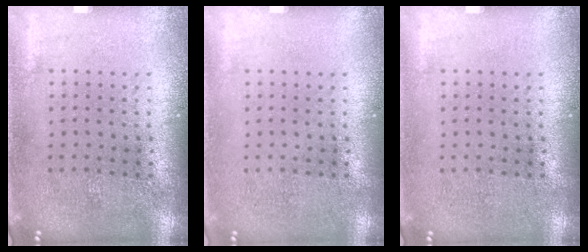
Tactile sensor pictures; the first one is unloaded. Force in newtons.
{"total": 0.0}
{"total": 0.0}